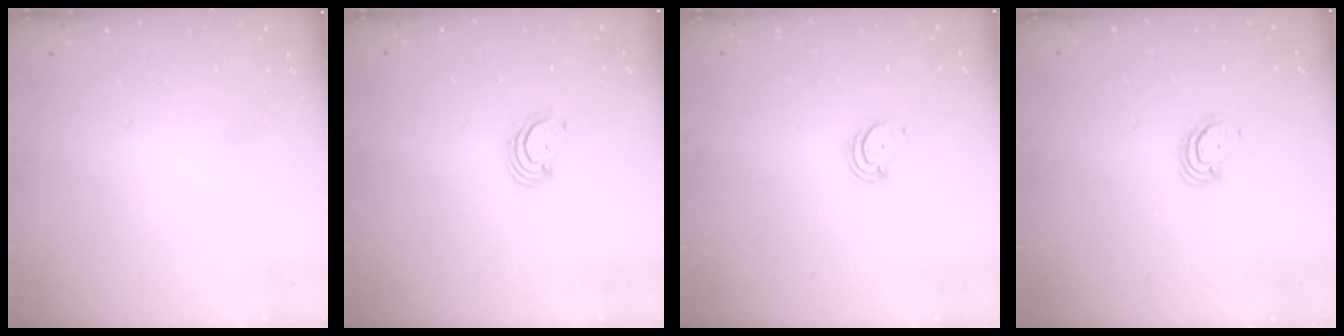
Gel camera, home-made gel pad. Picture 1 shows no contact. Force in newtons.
{"total": 2.5, "press": 2.5, "slide": 0.3}
{"total": 2.0, "press": 2.0, "slide": 0.2}
{"total": 3.1, "press": 3.1, "slide": 0.2}